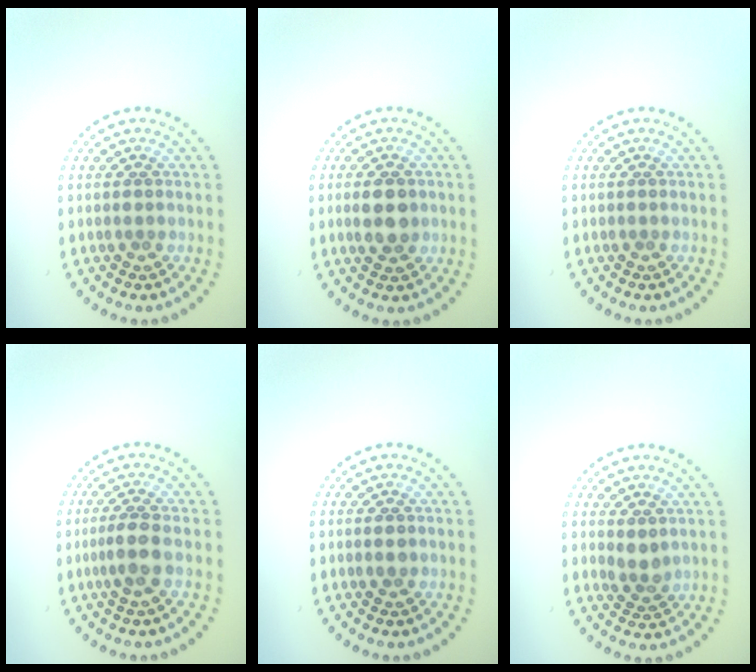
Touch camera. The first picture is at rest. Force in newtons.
{"total": 2.9, "press": 2.9, "slide": 0.1}
{"total": 0.0}
{"total": 2.0, "press": 1.8, "slide": 0.8}
{"total": 1.1, "press": 1.1, "slide": 0.1}
{"total": 1.6, "press": 1.4, "slide": 0.7}